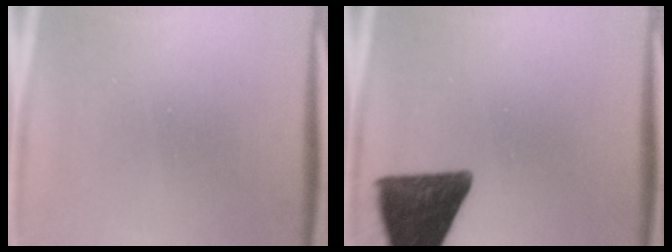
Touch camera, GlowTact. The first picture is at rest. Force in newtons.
{"total": 13.4}